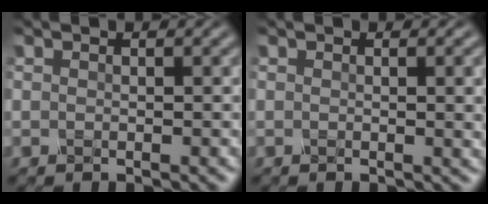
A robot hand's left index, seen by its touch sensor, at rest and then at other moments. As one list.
[{"total": 2.1, "force": [0.3, 0.4, 2.0], "torque": [-0.022, -0.004, 0.006]}]